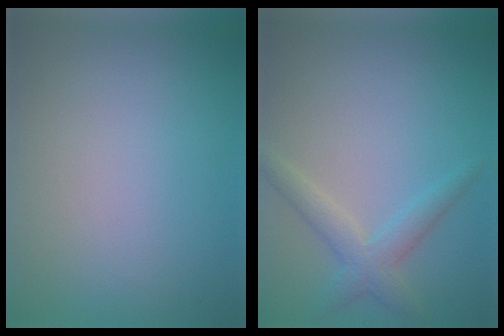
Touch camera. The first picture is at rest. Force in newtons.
{"total": 2.8, "press": 2.8, "slide": 0.1}